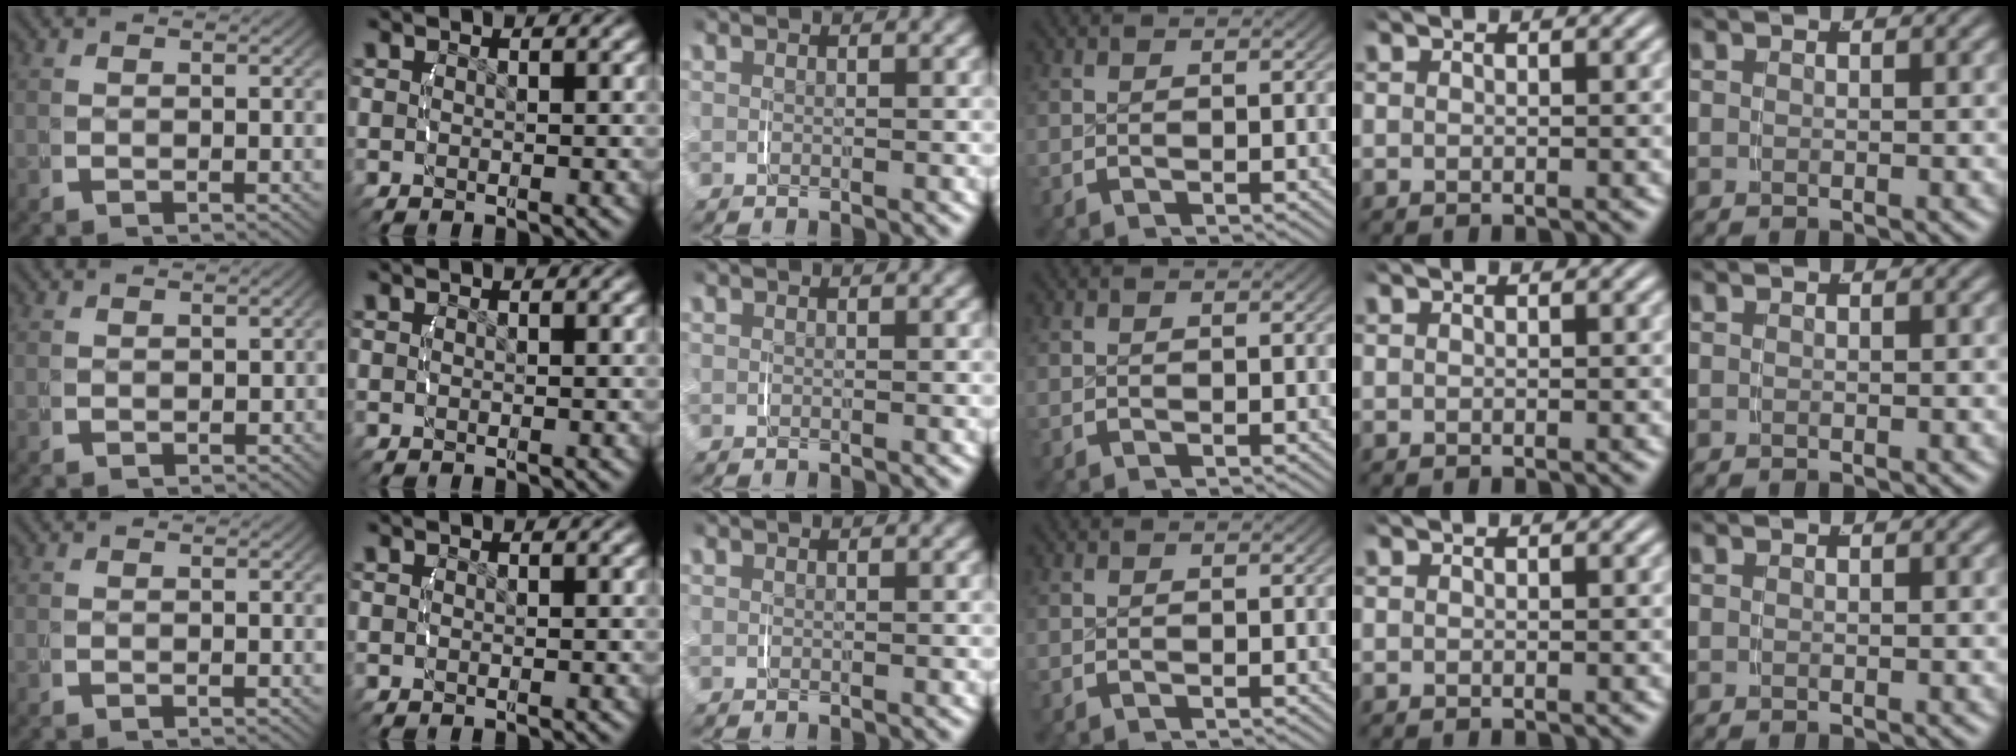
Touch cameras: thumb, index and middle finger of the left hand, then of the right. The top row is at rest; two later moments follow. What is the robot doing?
{"motion": "lift_and_place", "object": "string"}